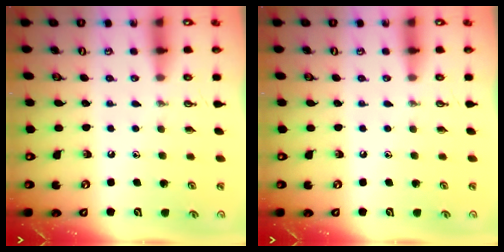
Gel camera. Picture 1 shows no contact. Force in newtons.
{"total": 0.0}